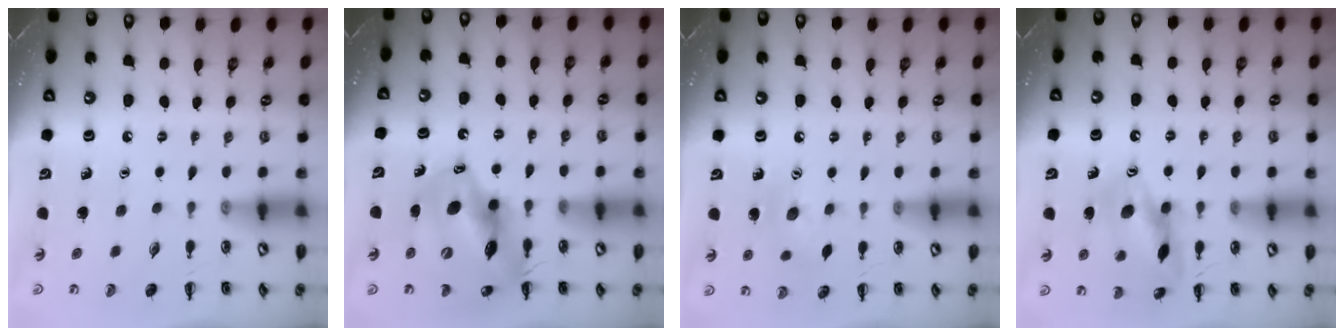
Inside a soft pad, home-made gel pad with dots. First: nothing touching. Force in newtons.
{"total": 15.1, "press": 14.4, "slide": 4.5}
{"total": 8.5, "press": 8.4, "slide": 1.1}
{"total": 14.7, "press": 14.6, "slide": 1.4}